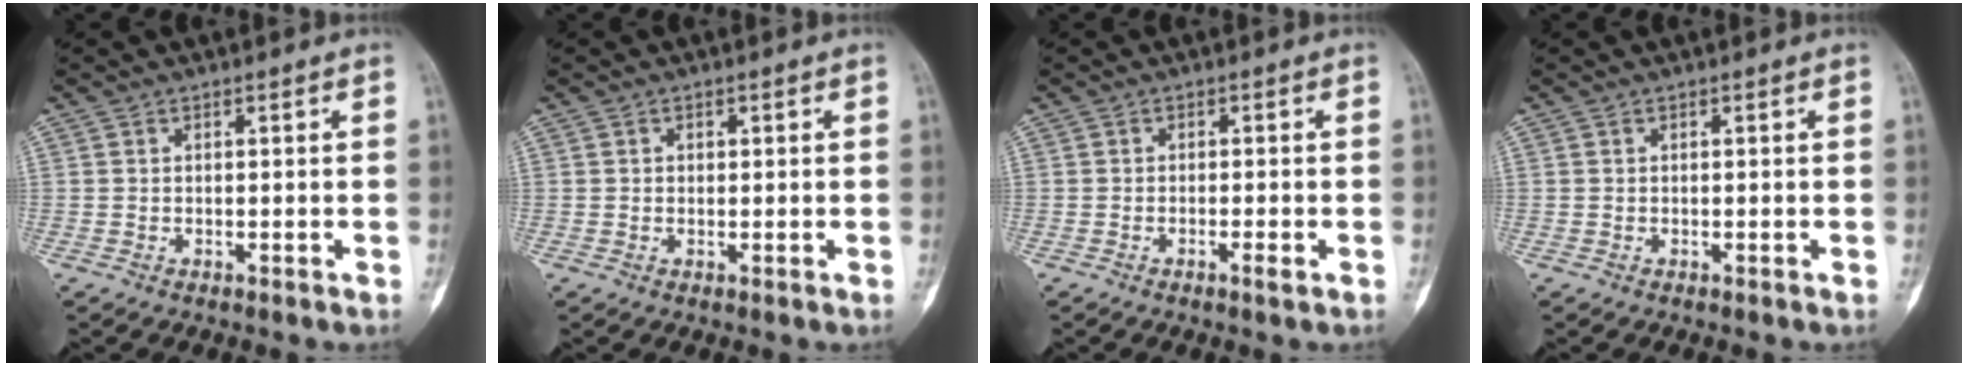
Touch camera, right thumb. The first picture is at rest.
{"total": 0.8, "force": [0.2, 0.7, 0.3], "torque": [0.000, 0.001, 0.002]}
{"total": 1.7, "force": [-0.9, 0.2, 1.4], "torque": [-0.026, 0.000, -0.017]}
{"total": 0.0}